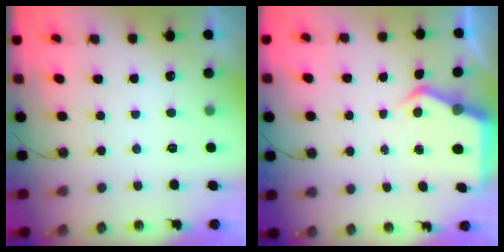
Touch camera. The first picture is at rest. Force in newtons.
{"total": 5.9, "press": 5.9, "slide": 0.6}